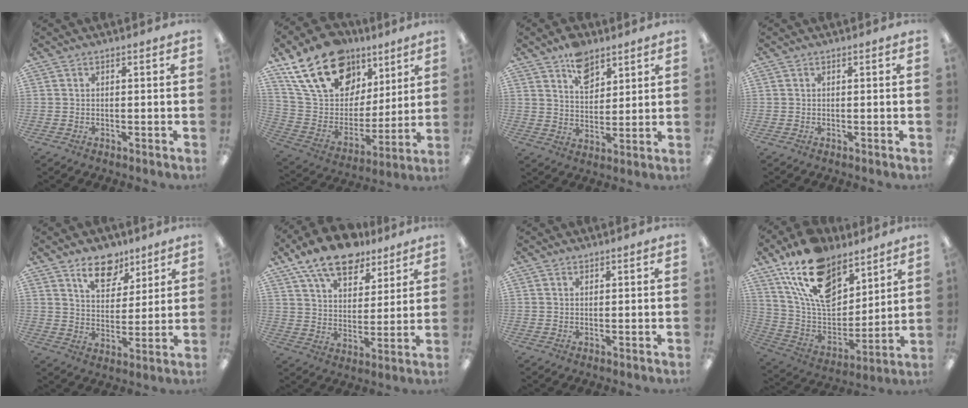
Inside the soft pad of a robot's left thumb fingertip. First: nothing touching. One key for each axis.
{"total": 22.7, "fx": 13.9, "fy": 14.3, "fz": 10.7, "tx": -0.192, "ty": -0.062, "tz": 0.261}
{"total": 8.8, "fx": 5.9, "fy": 5.3, "fz": 3.8, "tx": -0.047, "ty": -0.027, "tz": 0.103}
{"total": 0.0}
{"total": 11.0, "fx": 7.9, "fy": 6.3, "fz": 4.4, "tx": -0.051, "ty": -0.044, "tz": 0.142}
{"total": 14.7, "fx": 11.1, "fy": 7.0, "fz": 6.7, "tx": -0.122, "ty": -0.059, "tz": 0.199}
{"total": 0.8, "fx": 0.7, "fy": 0.4, "fz": 0.1, "tx": -0.002, "ty": 0.001, "tz": 0.013}
{"total": 20.1, "fx": 13.0, "fy": 11.2, "fz": 10.5, "tx": -0.197, "ty": -0.063, "tz": 0.237}